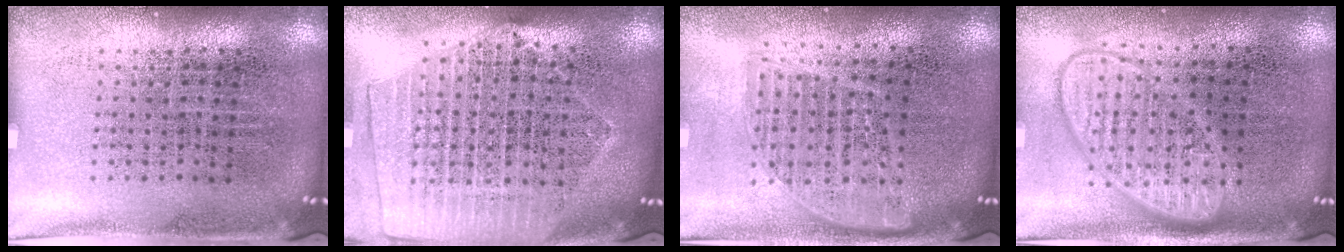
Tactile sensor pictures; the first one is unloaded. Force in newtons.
{"total": 2.0, "press": 1.8, "slide": 0.9}
{"total": 1.6, "press": 1.4, "slide": 0.7}
{"total": 2.7, "press": 2.7, "slide": 0.4}